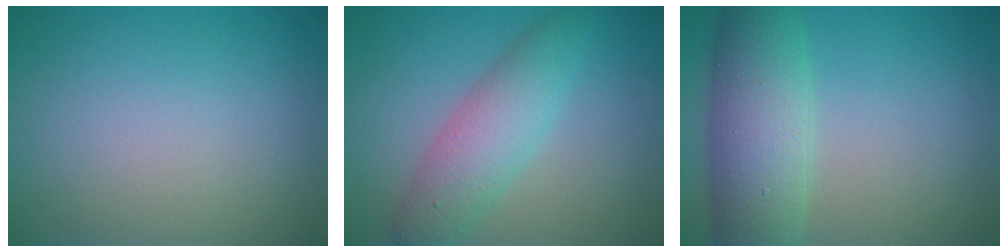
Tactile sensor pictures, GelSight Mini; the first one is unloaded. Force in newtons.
{"total": 4.8, "press": 4.8, "slide": 0.1}
{"total": 7.2, "press": 7.2, "slide": 0.2}